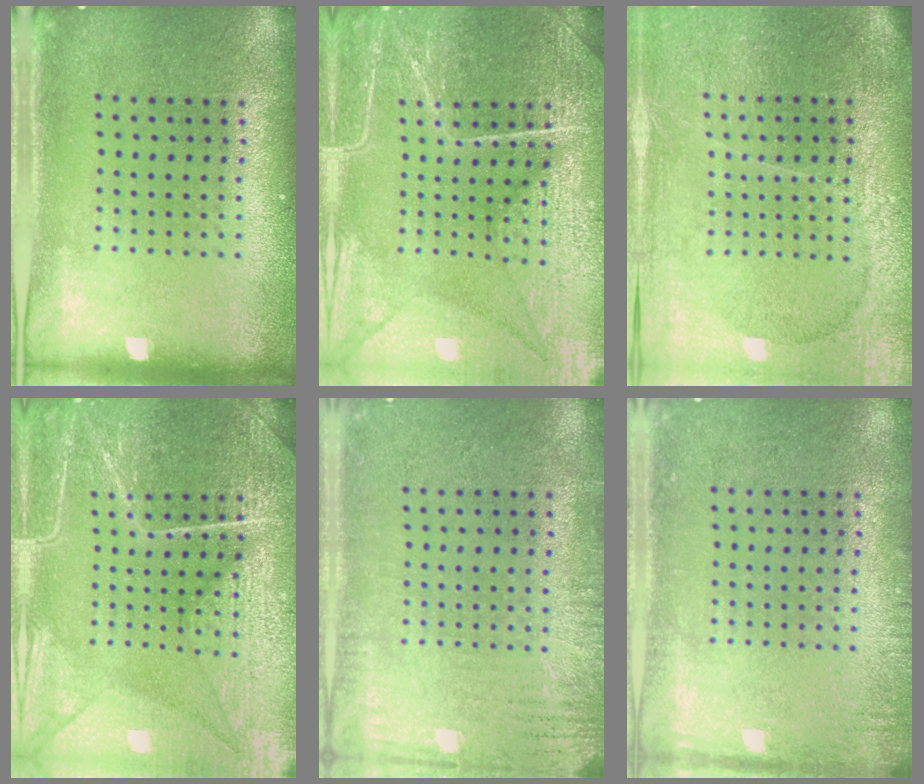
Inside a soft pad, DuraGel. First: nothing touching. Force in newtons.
{"total": 5.5, "press": 5.5, "slide": 0.6}
{"total": 3.7, "press": 3.3, "slide": 1.6}
{"total": 5.5, "press": 5.5, "slide": 0.6}
{"total": 2.9, "press": 2.9, "slide": 0.4}
{"total": 1.5, "press": 1.4, "slide": 0.2}